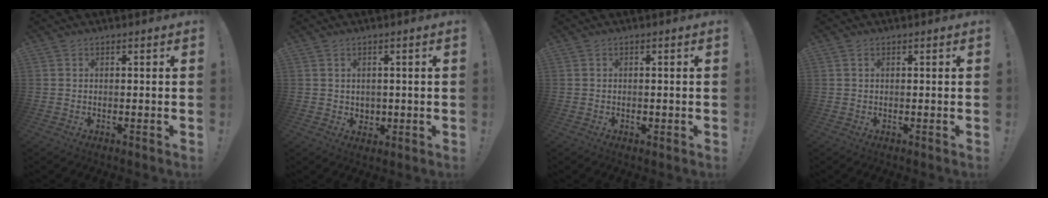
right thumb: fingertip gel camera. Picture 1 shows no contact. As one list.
[{"total": 2.8, "force": [1.2, 2.4, 0.5], "torque": [0.000, -0.008, 0.022]}, {"total": 0.7, "force": [-0.4, 0.3, 0.4], "torque": [0.001, -0.002, -0.009]}, {"total": 0.6, "force": [0.3, 0.4, 0.4], "torque": [-0.011, 0.003, 0.007]}]